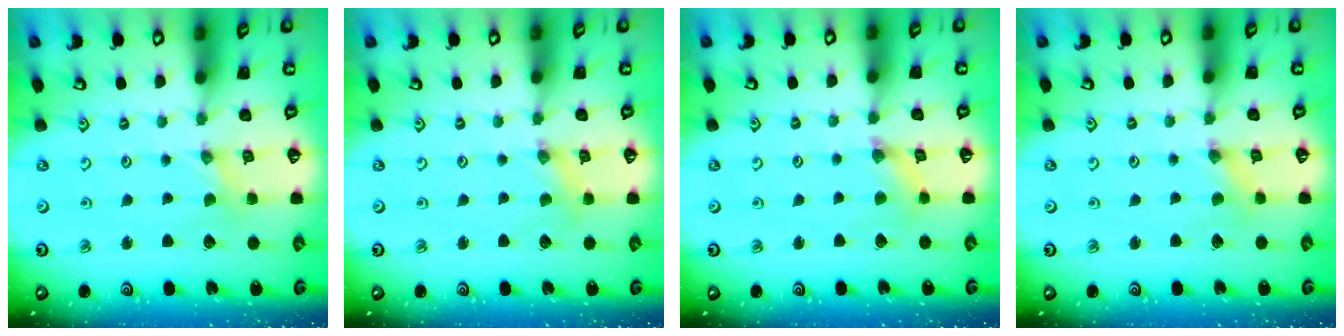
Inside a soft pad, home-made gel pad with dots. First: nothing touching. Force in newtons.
{"total": 1.7, "press": 1.7, "slide": 0.2}
{"total": 2.9, "press": 2.9, "slide": 0.3}
{"total": 1.5, "press": 1.5, "slide": 0.2}